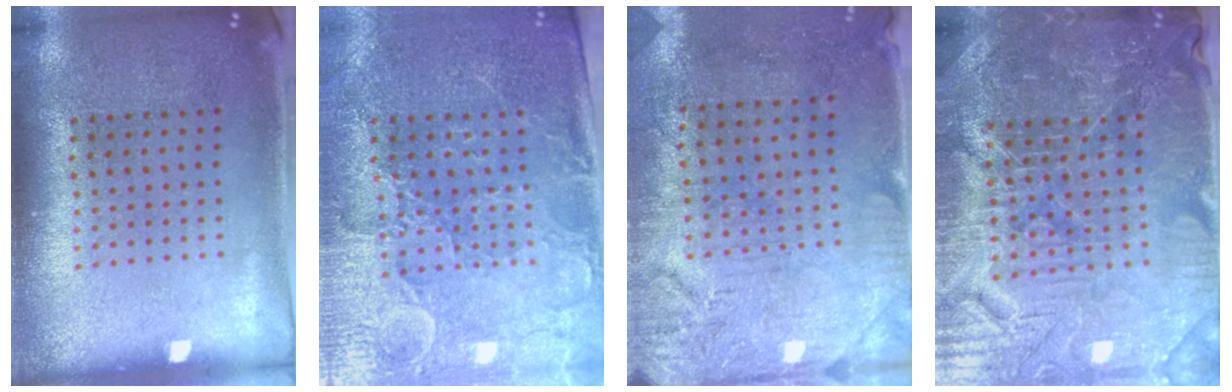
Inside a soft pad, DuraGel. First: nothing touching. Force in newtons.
{"total": 3.5, "press": 3.3, "slide": 1.2}
{"total": 3.3, "press": 2.6, "slide": 2.0}
{"total": 5.0, "press": 4.7, "slide": 1.7}